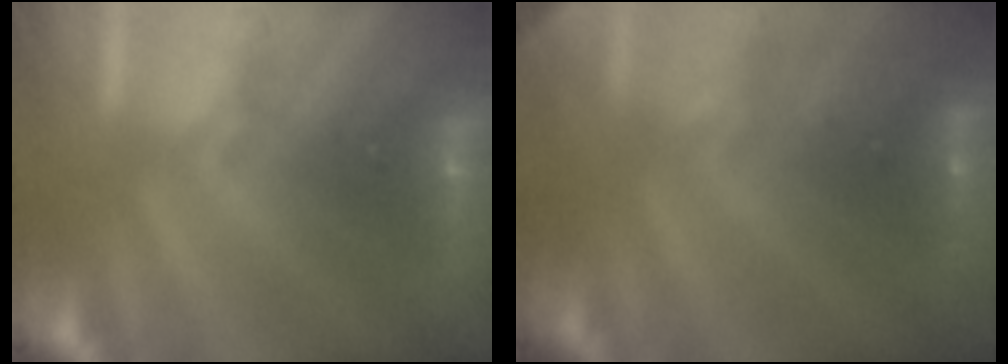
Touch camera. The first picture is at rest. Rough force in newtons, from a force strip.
{"total": 2.8}